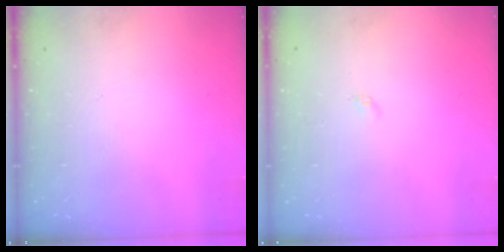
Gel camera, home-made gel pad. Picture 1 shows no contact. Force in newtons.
{"total": 2.1, "press": 2.0, "slide": 0.3}